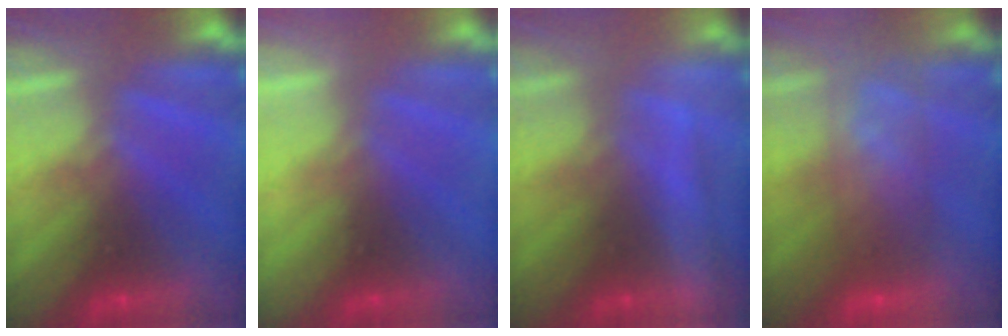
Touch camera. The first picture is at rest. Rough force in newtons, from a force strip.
{"total": 2.4}
{"total": 2.3}
{"total": 7.5}